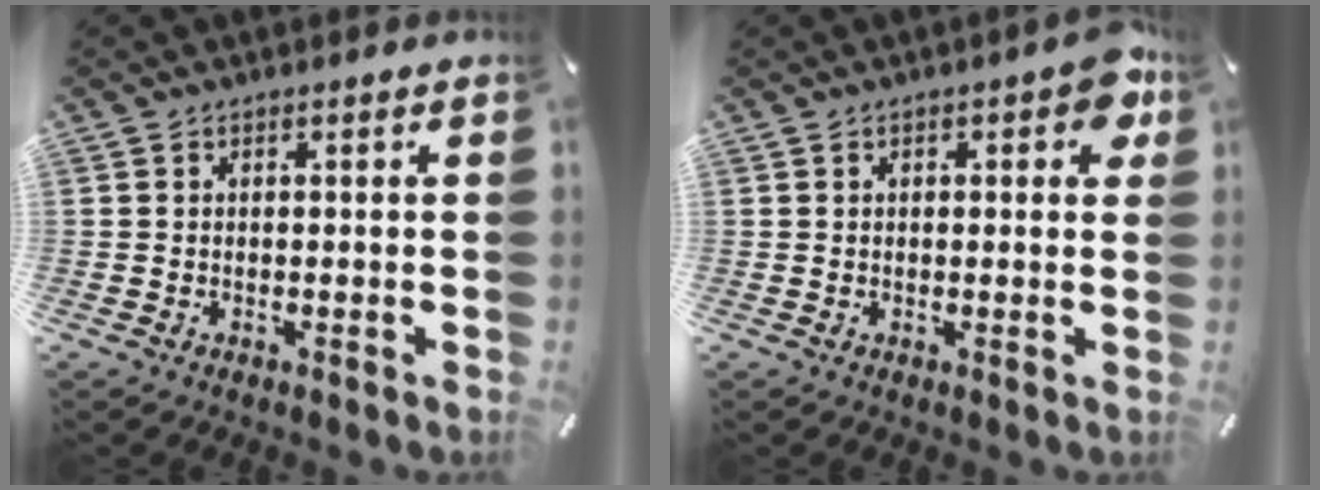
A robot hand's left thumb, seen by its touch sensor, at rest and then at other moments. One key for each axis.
{"total": 5.3, "fx": 1.8, "fy": 2.3, "fz": 4.4, "tx": -0.056, "ty": -0.002, "tz": 0.026}